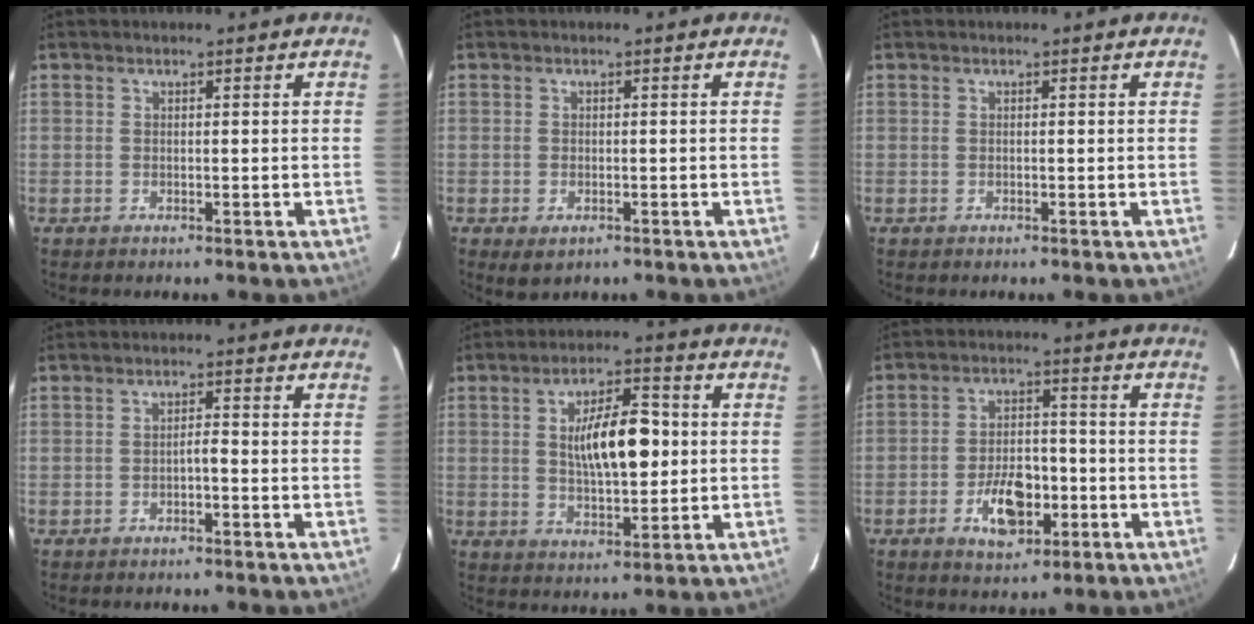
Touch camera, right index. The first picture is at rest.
{"total": 2.4, "force": [-1.2, 1.4, 1.5], "torque": [-0.026, -0.005, -0.007]}
{"total": 0.0}
{"total": 1.3, "force": [-0.7, 0.1, 1.1], "torque": [-0.015, 0.004, -0.013]}
{"total": 10.3, "force": [1.0, 3.4, 9.6], "torque": [-0.166, 0.012, 0.019]}
{"total": 8.1, "force": [-3.1, 4.1, 6.3], "torque": [-0.115, 0.007, -0.049]}